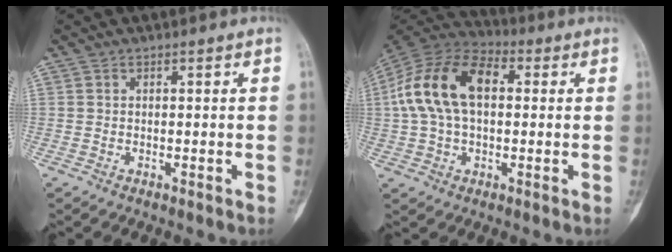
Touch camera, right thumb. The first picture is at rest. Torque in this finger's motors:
{"motor_torque": [0.16, 1.03, 1.08, -0.93, 0.51]}